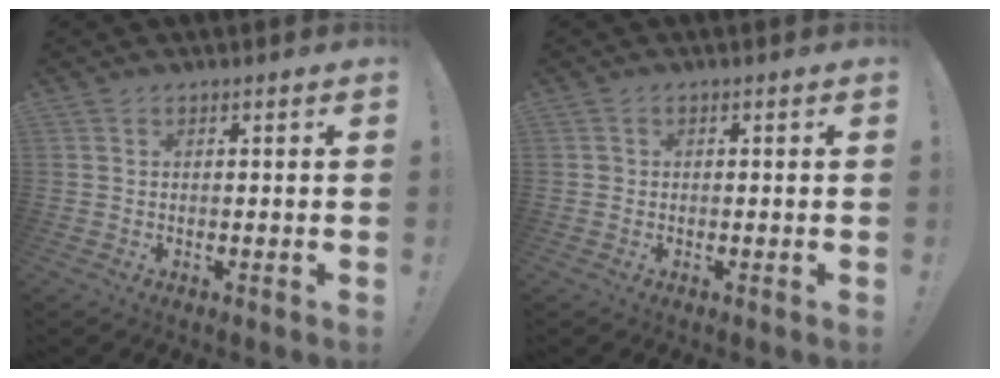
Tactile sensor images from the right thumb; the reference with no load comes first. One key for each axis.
{"total": 0.9, "fx": -0.1, "fy": 0.9, "fz": 0.2, "tx": -0.010, "ty": 0.005, "tz": 0.000}